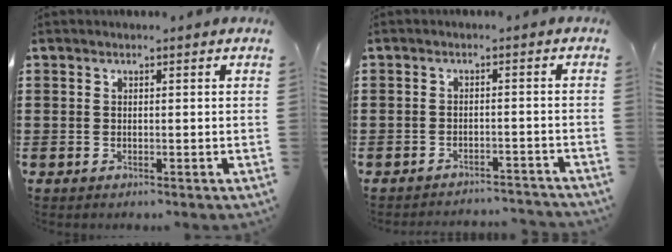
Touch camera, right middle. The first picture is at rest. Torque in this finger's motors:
{"motor_torque": [0.02, 0.00, -0.02, 0.00]}